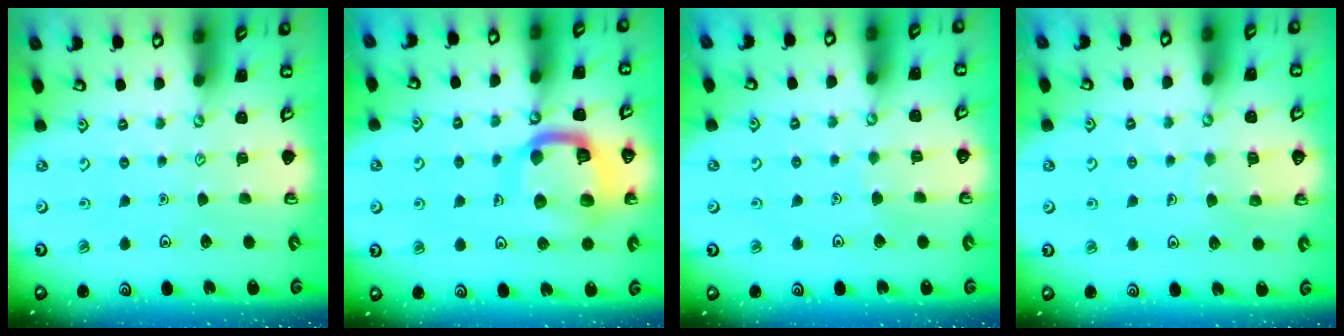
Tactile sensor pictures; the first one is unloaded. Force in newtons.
{"total": 15.5, "press": 15.5, "slide": 1.2}
{"total": 3.0, "press": 3.0, "slide": 0.2}
{"total": 6.9, "press": 6.9, "slide": 0.6}